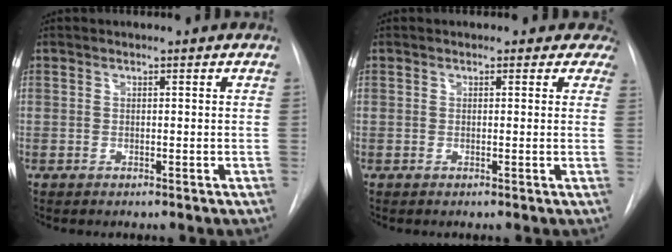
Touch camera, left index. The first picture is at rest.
{"total": 3.6, "force": [2.8, 2.3, 0.0], "torque": [0.028, -0.008, 0.007]}